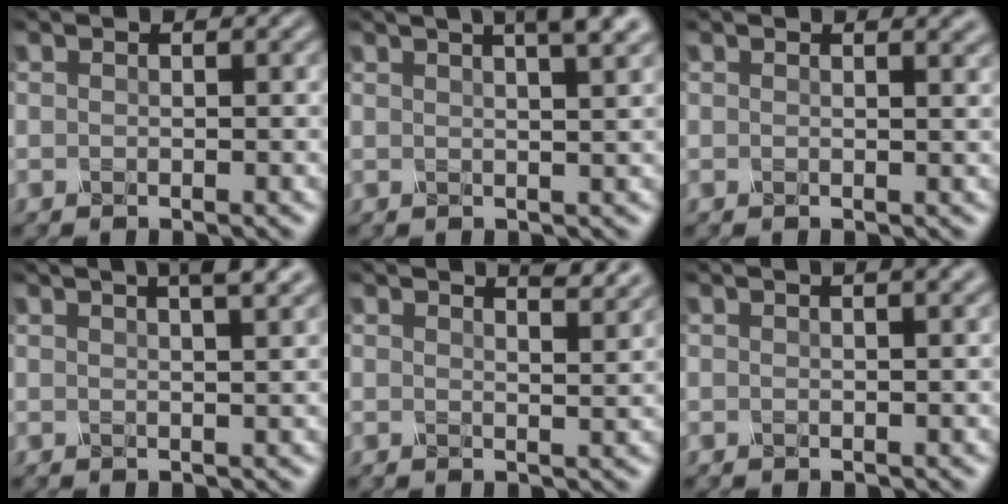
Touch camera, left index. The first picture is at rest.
{"total": 6.1, "force": [3.6, 2.0, 4.4], "torque": [-0.030, 0.034, 0.015]}
{"total": 1.8, "force": [1.4, 0.6, 1.0], "torque": [-0.004, 0.002, 0.017]}
{"total": 4.6, "force": [2.8, 1.4, 3.4], "torque": [-0.024, 0.023, 0.009]}
{"total": 3.1, "force": [2.6, 0.7, 1.5], "torque": [-0.011, 0.007, 0.022]}
{"total": 2.7, "force": [1.5, 0.9, 2.0], "torque": [-0.010, 0.007, 0.004]}